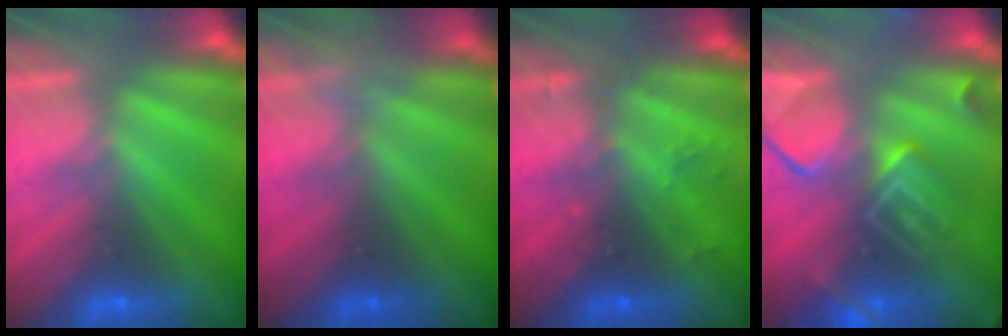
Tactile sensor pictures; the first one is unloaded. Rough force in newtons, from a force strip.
{"total": 2.3}
{"total": 2.4}
{"total": 6.1}